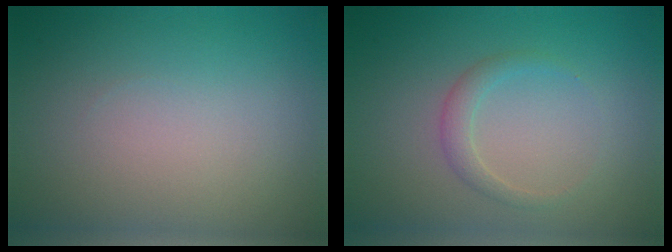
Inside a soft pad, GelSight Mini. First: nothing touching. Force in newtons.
{"total": 1.4, "press": 1.4, "slide": 0.1}